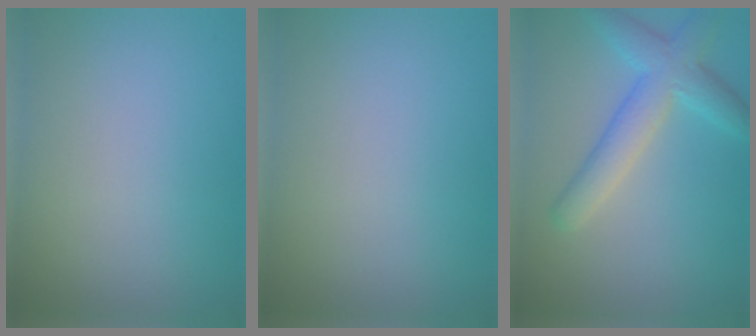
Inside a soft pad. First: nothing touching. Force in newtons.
{"total": 0.0}
{"total": 4.7, "press": 4.7, "slide": 0.2}